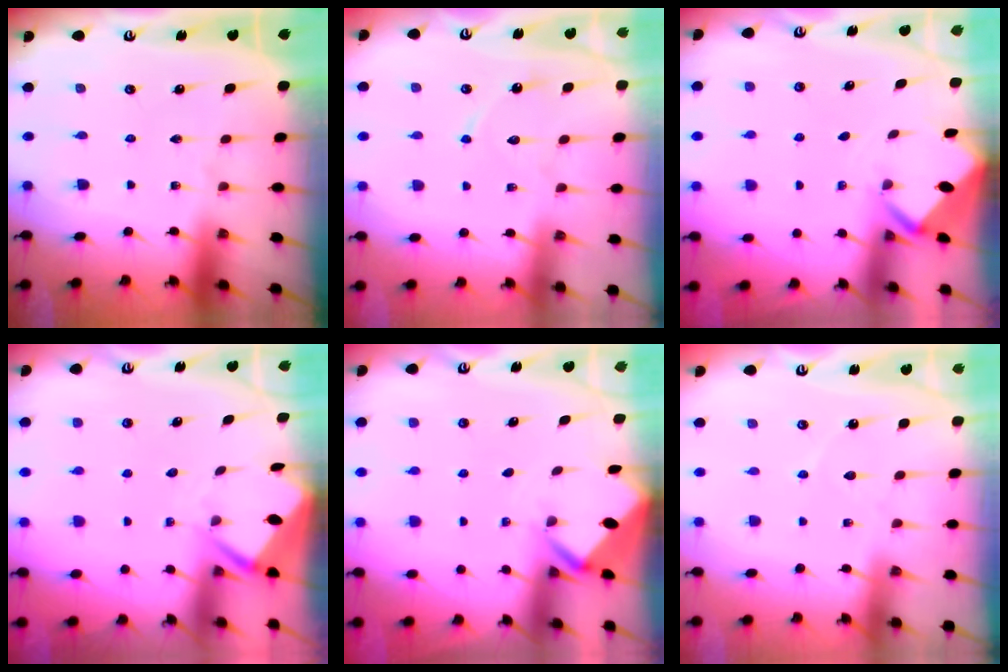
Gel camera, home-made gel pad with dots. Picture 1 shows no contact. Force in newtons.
{"total": 6.5, "press": 6.5, "slide": 0.7}
{"total": 2.0, "press": 2.0, "slide": 0.0}
{"total": 3.5, "press": 3.5, "slide": 0.3}
{"total": 2.9, "press": 2.9, "slide": 0.3}
{"total": 2.7, "press": 2.7, "slide": 0.3}